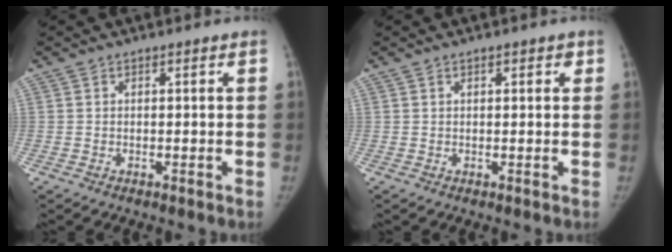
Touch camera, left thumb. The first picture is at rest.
{"total": 1.4, "force": [0.6, 0.7, 1.1], "torque": [-0.009, 0.002, 0.006]}